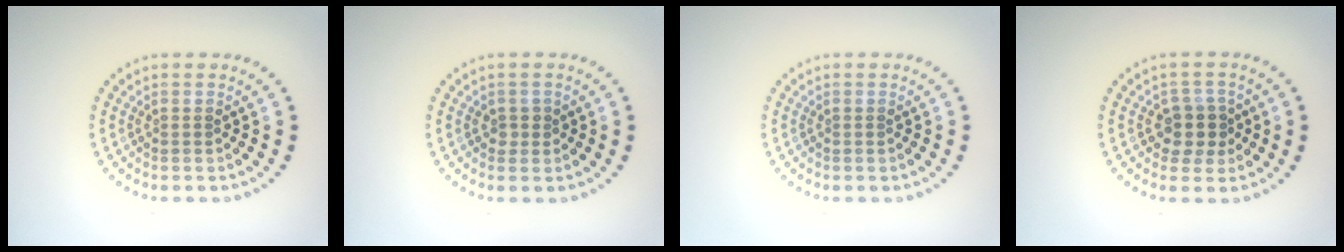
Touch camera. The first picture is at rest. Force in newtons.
{"total": 0.8, "press": 0.8, "slide": 0.2}
{"total": 0.0}
{"total": 2.7, "press": 2.4, "slide": 1.2}